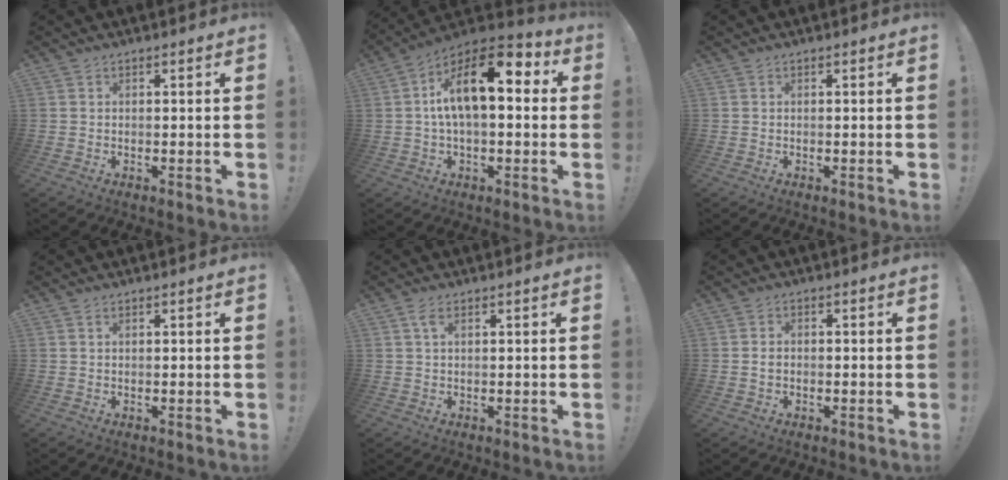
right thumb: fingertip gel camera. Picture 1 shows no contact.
{"total": 17.4, "force": [3.6, 7.9, 15.1], "torque": [-0.248, -0.009, 0.052]}
{"total": 0.0}
{"total": 0.6, "force": [0.4, 0.1, 0.4], "torque": [0.000, -0.003, 0.006]}
{"total": 2.6, "force": [1.2, 1.0, 2.1], "torque": [-0.037, -0.001, 0.020]}
{"total": 1.6, "force": [-0.5, 1.2, 0.8], "torque": [-0.008, 0.004, -0.010]}